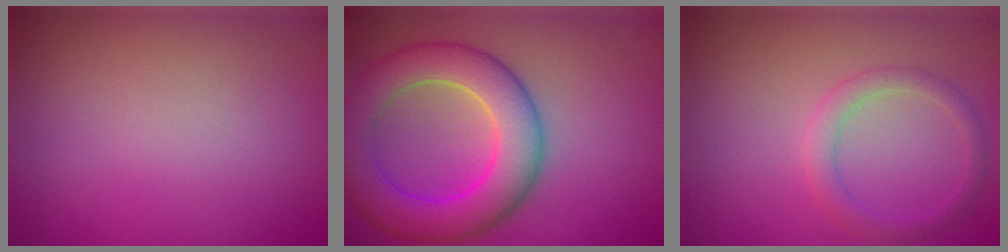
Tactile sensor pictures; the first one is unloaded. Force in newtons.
{"total": 8.1, "press": 8.1, "slide": 0.4}
{"total": 2.0, "press": 2.0, "slide": 0.1}